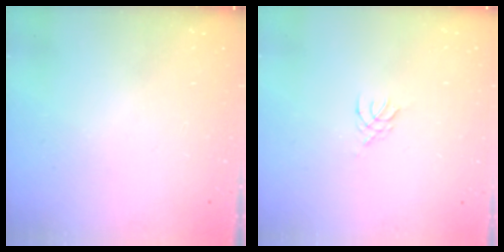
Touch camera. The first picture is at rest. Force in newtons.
{"total": 1.2, "press": 1.2, "slide": 0.3}